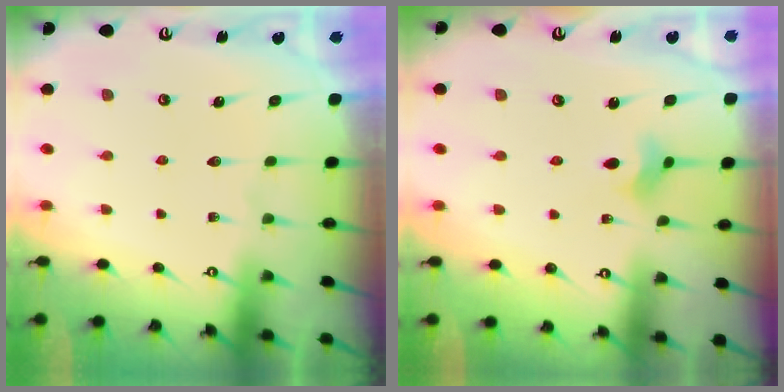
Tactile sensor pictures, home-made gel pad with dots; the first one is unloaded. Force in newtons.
{"total": 2.6, "press": 2.6, "slide": 0.5}